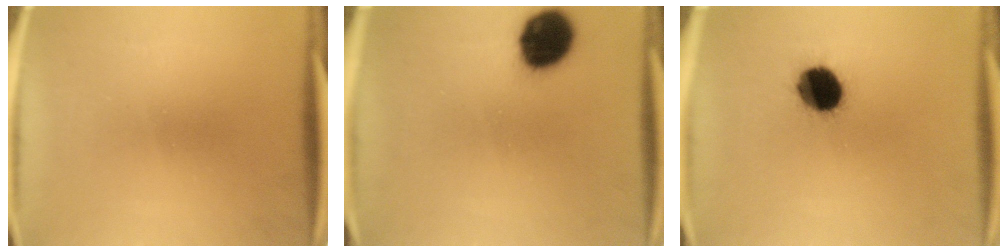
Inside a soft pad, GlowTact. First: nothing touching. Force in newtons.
{"total": 12.9}
{"total": 11.6}